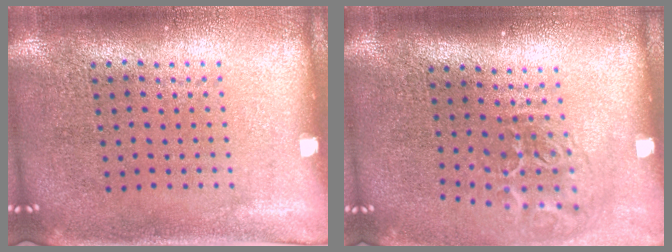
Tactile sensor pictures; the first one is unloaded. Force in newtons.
{"total": 2.1, "press": 1.3, "slide": 1.6}